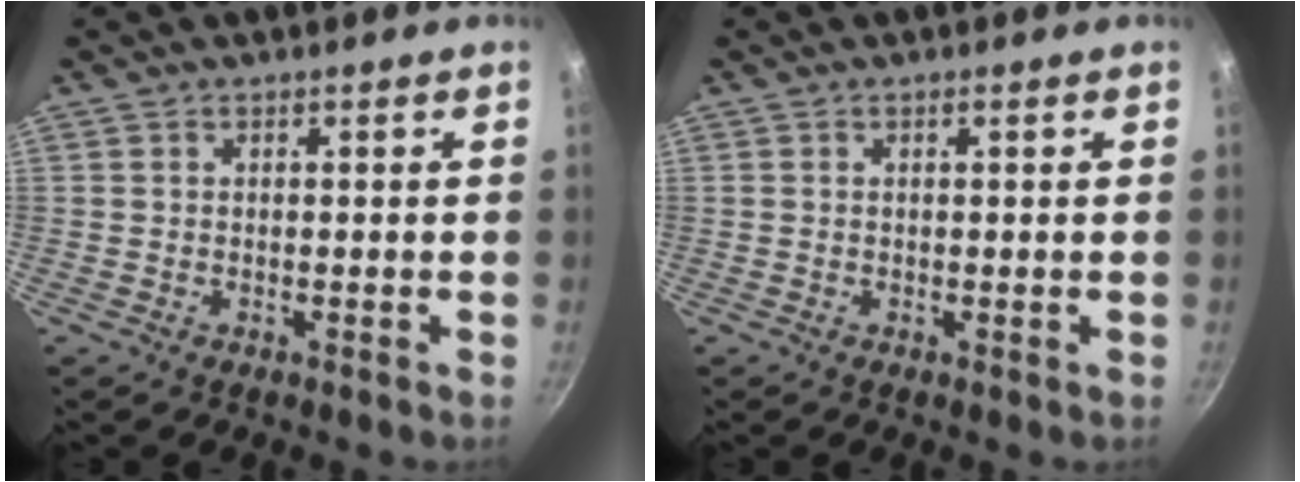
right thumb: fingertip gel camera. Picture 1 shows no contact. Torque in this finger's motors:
{"motor_torque": [0.11, -0.03, -0.26, 0.03, 0.02]}